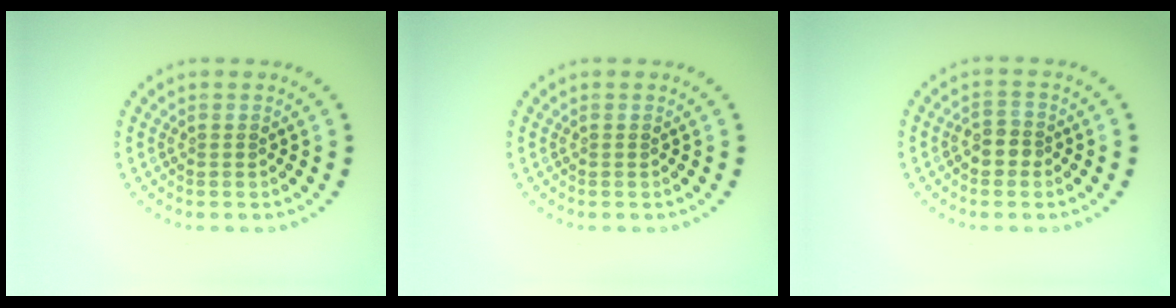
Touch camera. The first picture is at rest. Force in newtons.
{"total": 0.0}
{"total": 1.8, "press": 1.7, "slide": 0.6}